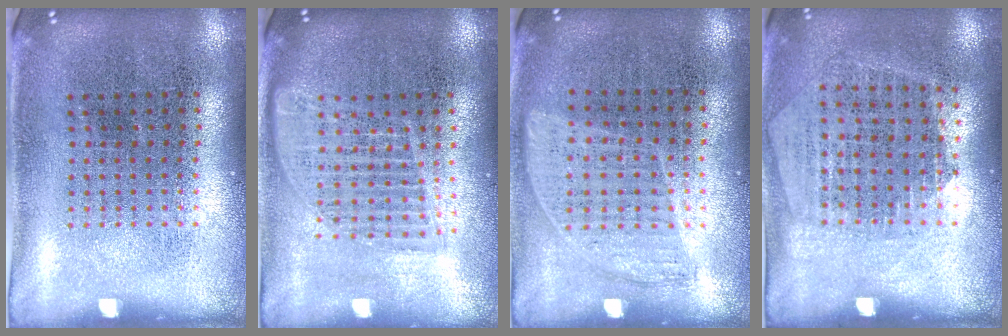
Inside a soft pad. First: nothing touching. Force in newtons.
{"total": 1.6, "press": 1.5, "slide": 0.7}
{"total": 0.9, "press": 0.8, "slide": 0.4}
{"total": 1.3, "press": 1.2, "slide": 0.6}